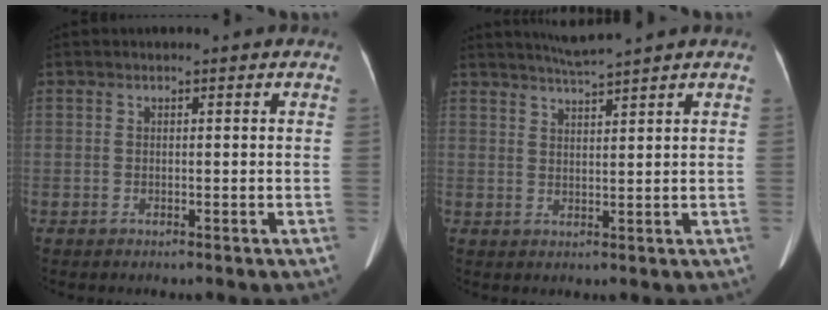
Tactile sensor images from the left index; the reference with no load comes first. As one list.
[{"total": 4.1, "force": [3.6, -1.5, 1.1], "torque": [-0.021, 0.000, 0.070]}]